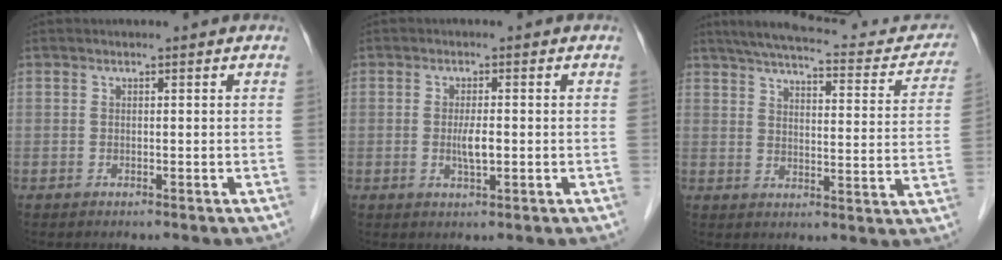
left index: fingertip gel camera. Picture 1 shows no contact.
{"total": 2.9, "force": [-0.4, 0.5, 2.8], "torque": [-0.057, -0.005, -0.007]}
{"total": 22.1, "force": [19.1, 5.0, 9.8], "torque": [-0.133, 0.002, 0.232]}